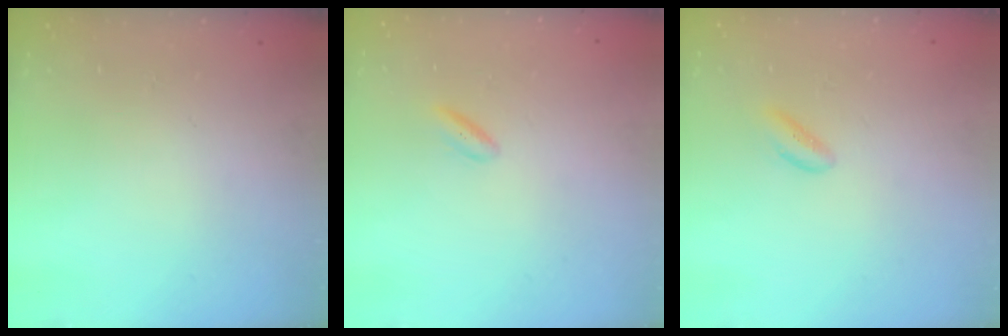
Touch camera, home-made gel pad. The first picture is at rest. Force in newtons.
{"total": 2.3, "press": 2.1, "slide": 1.0}
{"total": 1.9, "press": 1.8, "slide": 0.4}